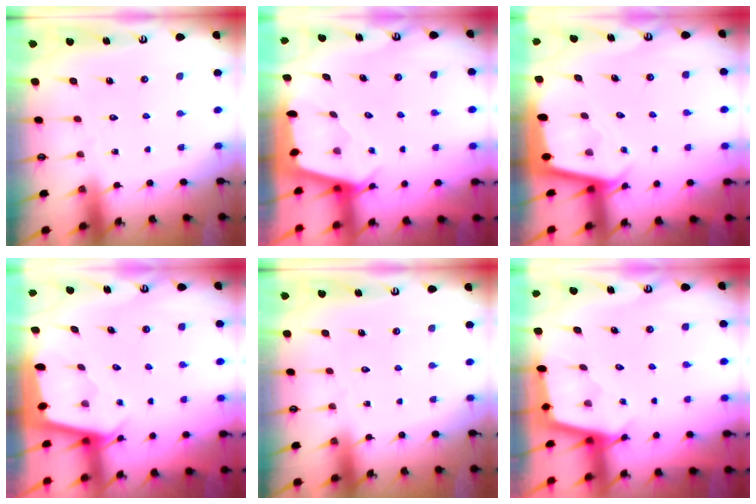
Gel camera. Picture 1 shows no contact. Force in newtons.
{"total": 2.5, "press": 2.5, "slide": 0.2}
{"total": 2.3, "press": 2.3, "slide": 0.1}
{"total": 2.0, "press": 1.9, "slide": 0.2}
{"total": 0.0}
{"total": 2.3, "press": 2.3, "slide": 0.2}